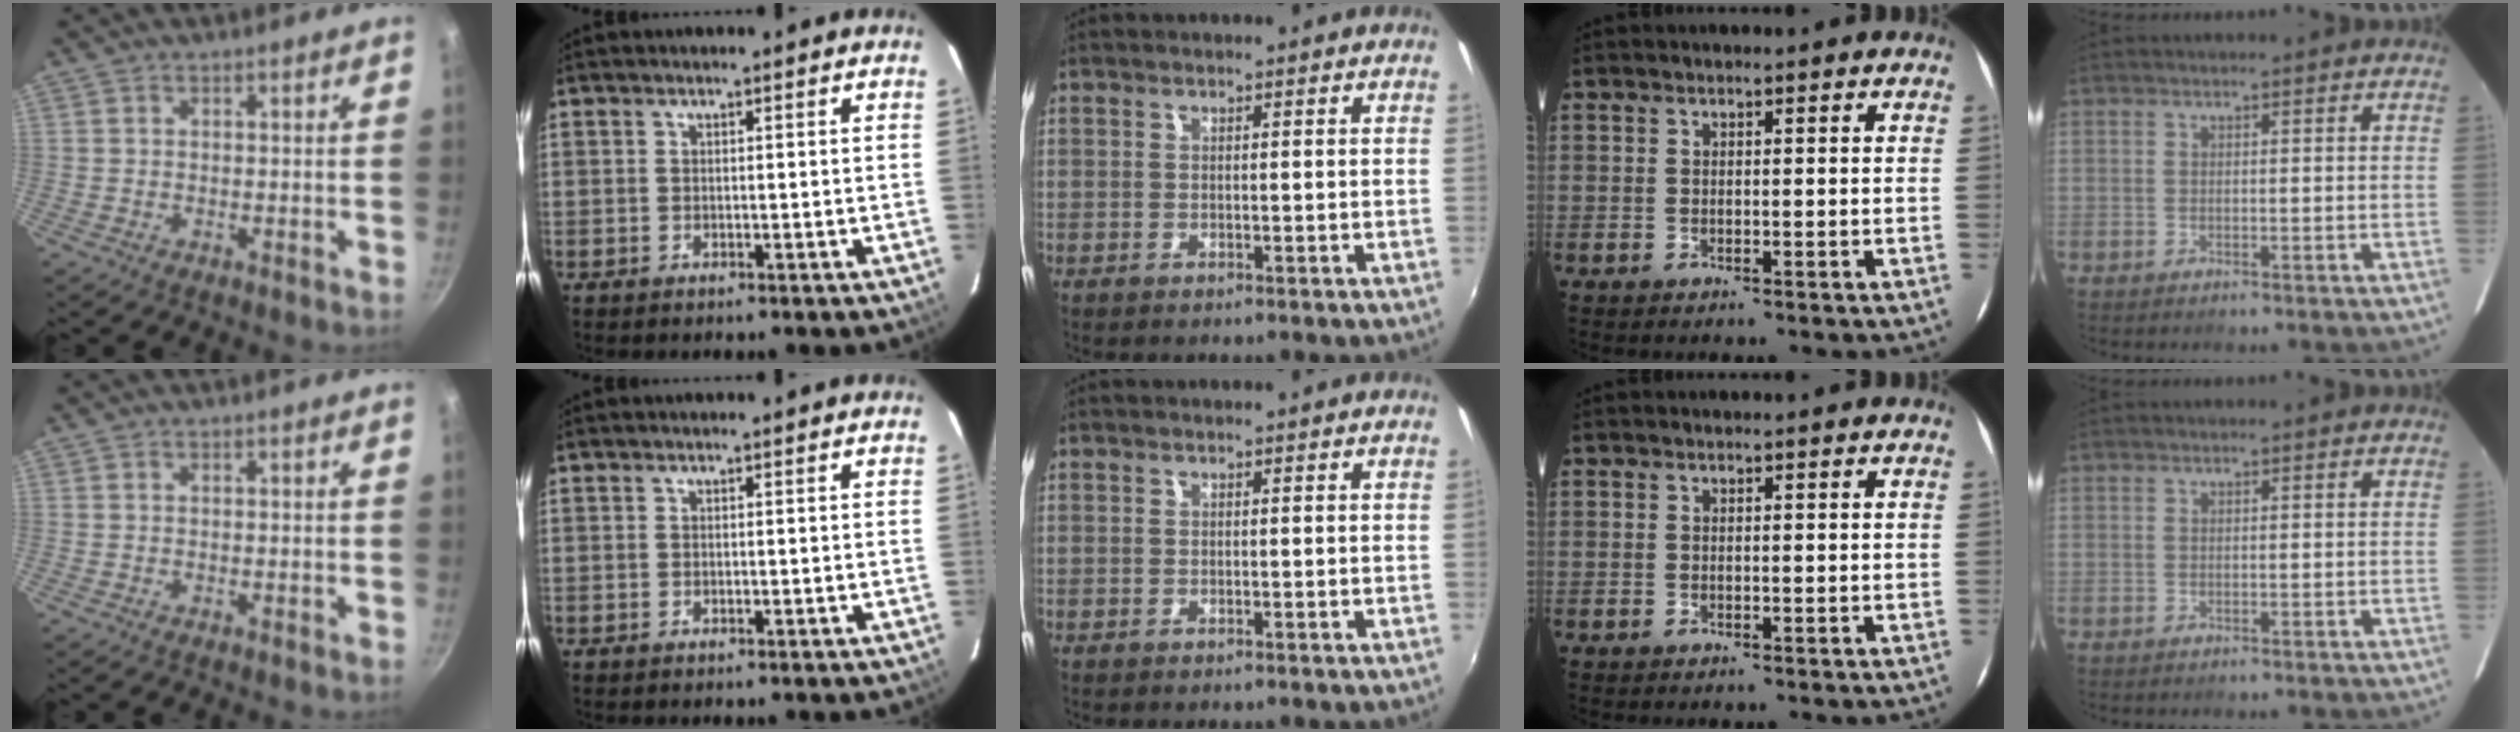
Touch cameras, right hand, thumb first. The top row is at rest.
{}